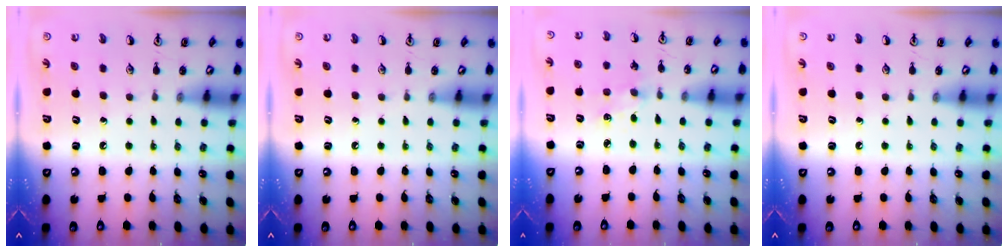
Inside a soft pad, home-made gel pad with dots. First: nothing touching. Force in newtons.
{"total": 0.0}
{"total": 3.0, "press": 3.0, "slide": 0.4}
{"total": 0.0}